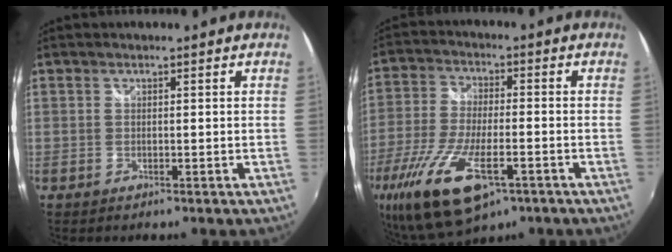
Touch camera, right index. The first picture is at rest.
{"total": 19.9, "force": [-9.9, 8.0, 15.3], "torque": [-0.328, -0.059, -0.174]}